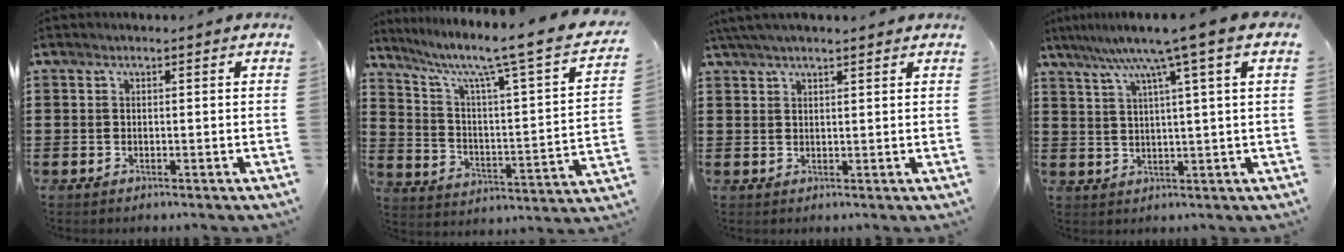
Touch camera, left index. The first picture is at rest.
{"total": 7.9, "force": [5.9, 0.1, 5.3], "torque": [-0.118, -0.055, 0.082]}
{"total": 2.7, "force": [2.3, 0.3, 1.4], "torque": [-0.032, 0.005, 0.045]}
{"total": 7.9, "force": [4.3, -0.6, 6.6], "torque": [-0.139, -0.013, 0.067]}